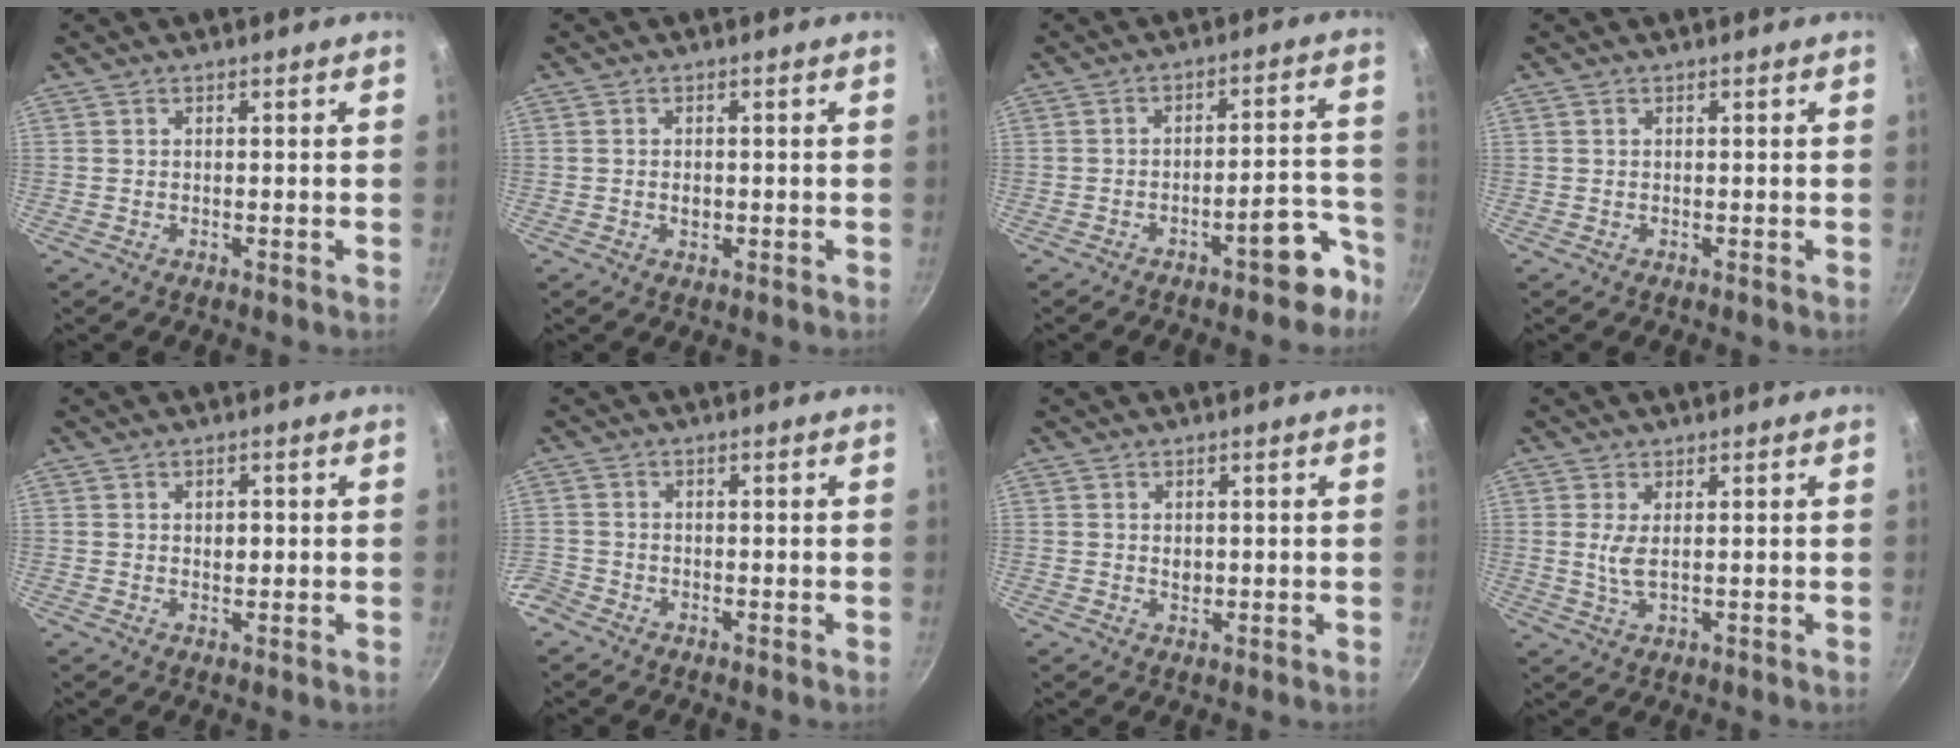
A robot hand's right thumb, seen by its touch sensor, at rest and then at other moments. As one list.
[{"total": 1.7, "force": [-0.4, 1.2, 1.2], "torque": [-0.018, -0.001, -0.006]}, {"total": 8.8, "force": [-5.7, 2.9, 6.1], "torque": [-0.043, 0.064, -0.066]}, {"total": 0.0}, {"total": 2.3, "force": [0.2, 1.6, 1.7], "torque": [-0.017, 0.001, 0.002]}, {"total": 3.7, "force": [-2.3, 2.7, 1.0], "torque": [-0.029, 0.013, -0.048]}, {"total": 1.8, "force": [0.1, 1.5, 1.0], "torque": [-0.012, -0.004, 0.002]}, {"total": 3.3, "force": [0.6, 1.3, 3.0], "torque": [-0.065, -0.006, 0.014]}]